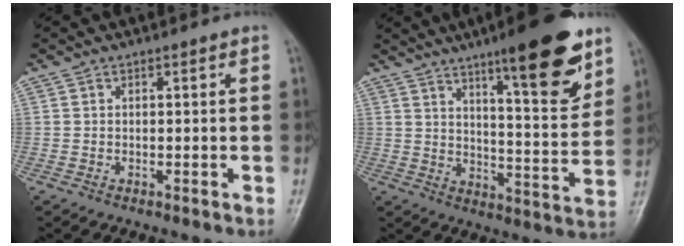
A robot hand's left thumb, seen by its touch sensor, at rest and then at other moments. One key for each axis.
{"total": 17.2, "fx": 10.6, "fy": 3.7, "fz": 13.0, "tx": -0.159, "ty": -0.063, "tz": 0.161}